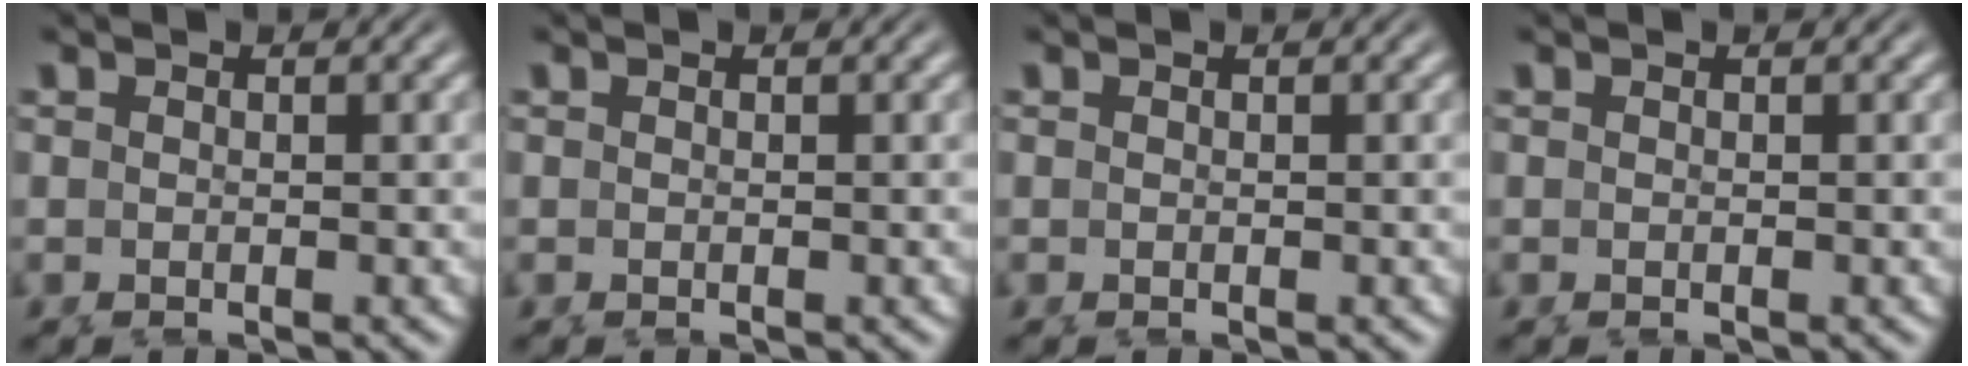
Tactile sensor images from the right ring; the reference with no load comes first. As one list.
[{"total": 0.0}, {"total": 0.0}, {"total": 0.0}]